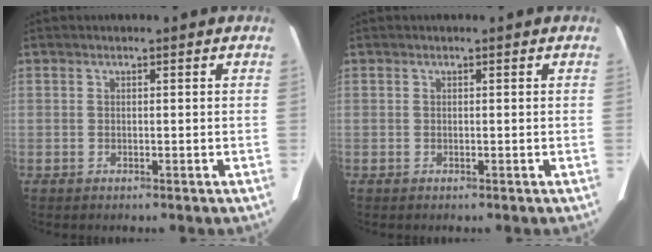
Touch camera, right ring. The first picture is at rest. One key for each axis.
{"total": 0.0}